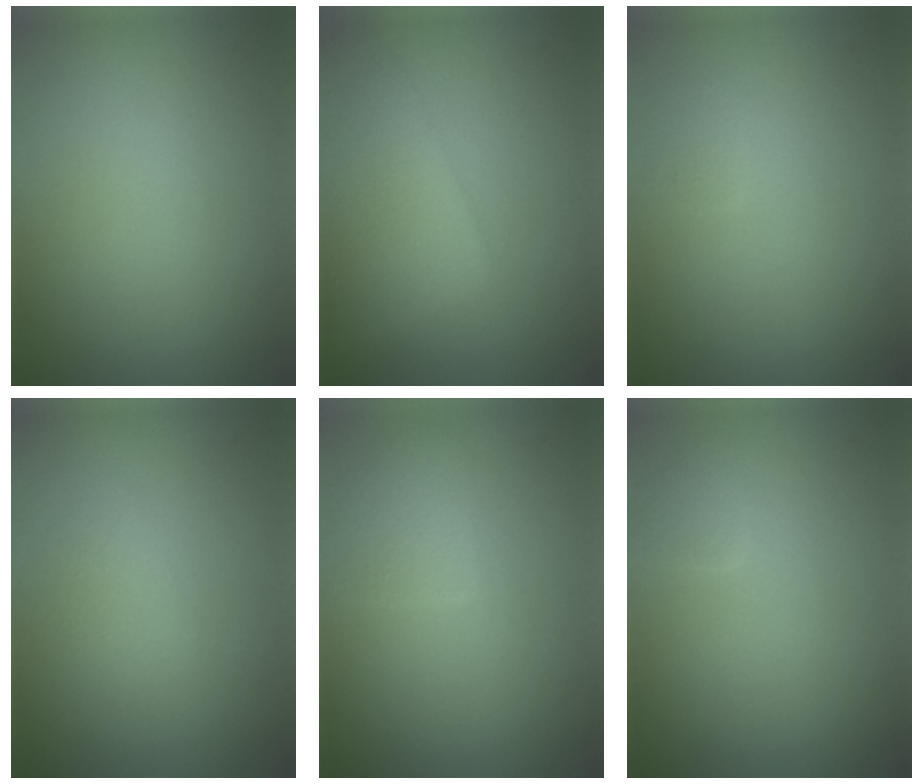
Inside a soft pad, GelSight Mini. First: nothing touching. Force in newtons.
{"total": 6.5, "press": 6.5, "slide": 0.2}
{"total": 0.7, "press": 0.7, "slide": 0.1}
{"total": 1.4, "press": 1.4, "slide": 0.1}
{"total": 2.5, "press": 2.5, "slide": 0.1}
{"total": 1.0, "press": 1.0, "slide": 0.0}